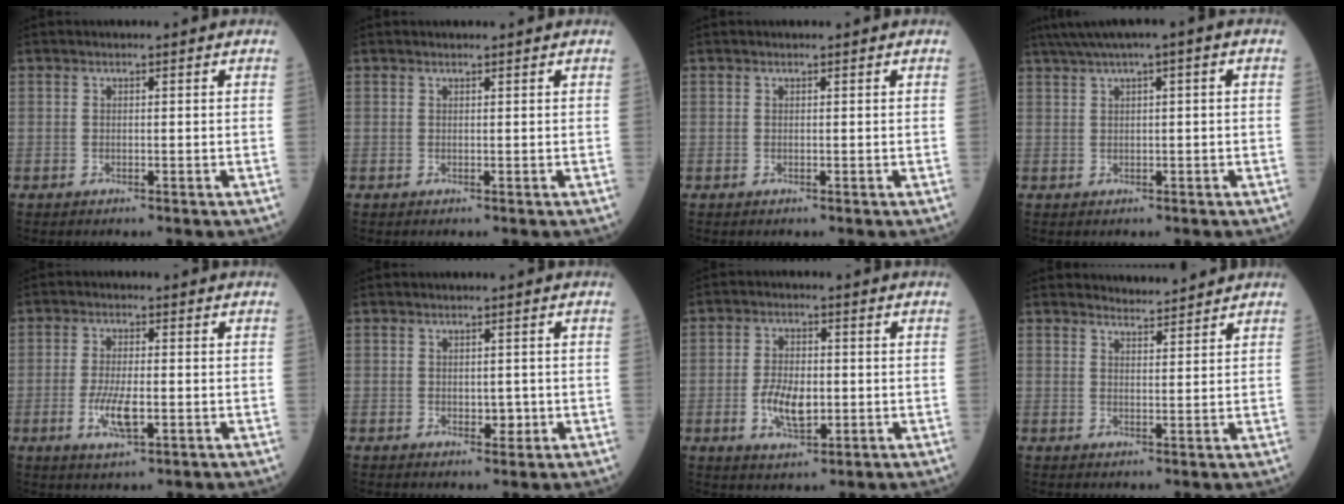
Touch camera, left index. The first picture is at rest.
{"total": 0.8, "force": [0.8, 0.0, 0.1], "torque": [-0.004, 0.005, 0.011]}
{"total": 0.0}
{"total": 5.5, "force": [2.7, 0.3, 4.8], "torque": [-0.091, 0.031, 0.049]}
{"total": 5.4, "force": [-1.5, 1.6, 4.9], "torque": [-0.105, -0.007, -0.026]}
{"total": 1.7, "force": [-0.2, 1.2, 1.1], "torque": [-0.013, 0.000, -0.001]}
{"total": 6.4, "force": [-1.2, 3.1, 5.4], "torque": [-0.112, -0.001, -0.020]}
{"total": 3.4, "force": [3.4, 0.1, -0.2], "torque": [-0.008, 0.003, 0.052]}